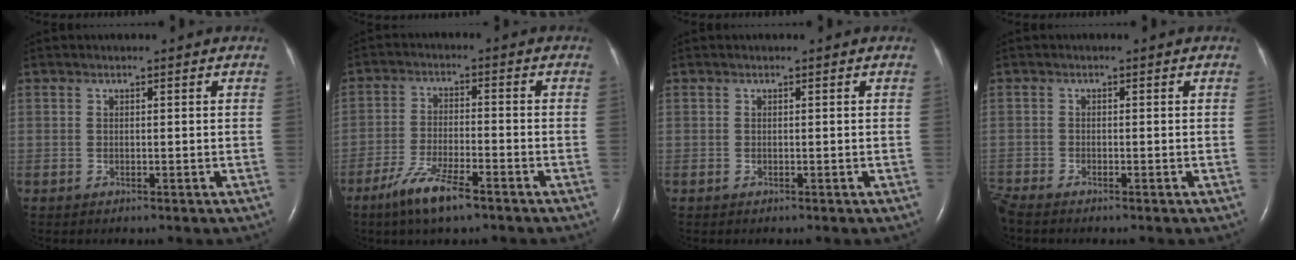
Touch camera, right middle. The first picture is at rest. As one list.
[{"total": 7.5, "force": [-5.1, 1.2, 5.4], "torque": [-0.116, -0.012, -0.093]}, {"total": 0.0}, {"total": 1.6, "force": [-1.6, -0.1, 0.3], "torque": [-0.016, -0.008, -0.034]}]